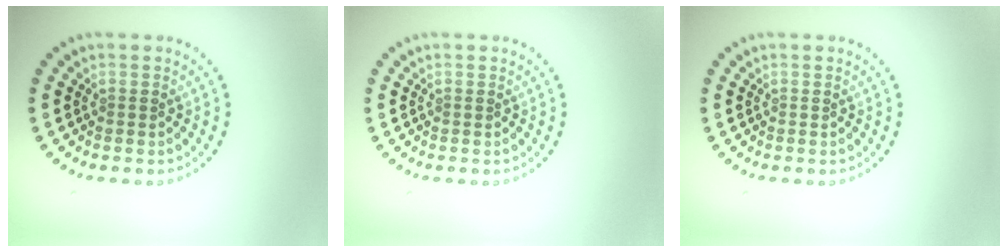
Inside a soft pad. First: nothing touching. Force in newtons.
{"total": 0.0}
{"total": 0.0}